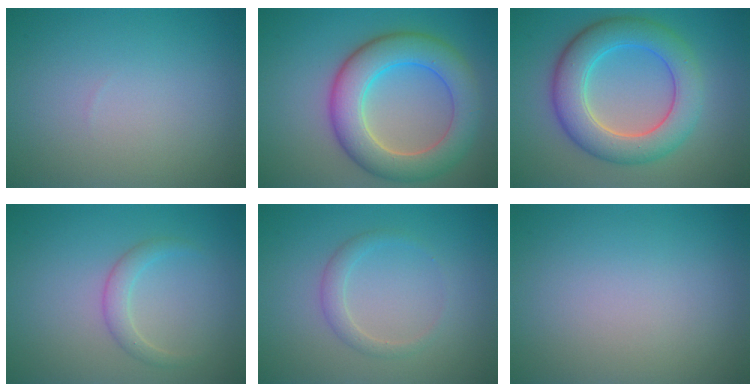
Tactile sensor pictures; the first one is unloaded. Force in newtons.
{"total": 7.6, "press": 7.6, "slide": 0.2}
{"total": 7.2, "press": 7.2, "slide": 0.5}
{"total": 1.7, "press": 1.7, "slide": 0.1}
{"total": 1.6, "press": 1.6, "slide": 0.1}
{"total": 0.0}